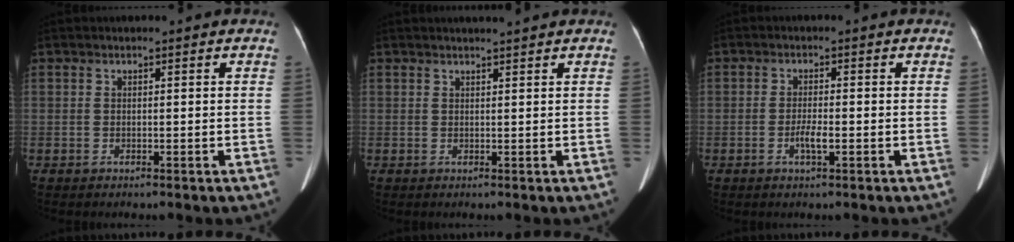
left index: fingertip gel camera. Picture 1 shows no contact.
{"total": 2.7, "force": [2.5, -0.2, 1.0], "torque": [-0.013, 0.011, 0.036]}
{"total": 2.4, "force": [-1.0, 0.4, 2.2], "torque": [-0.044, -0.001, -0.018]}